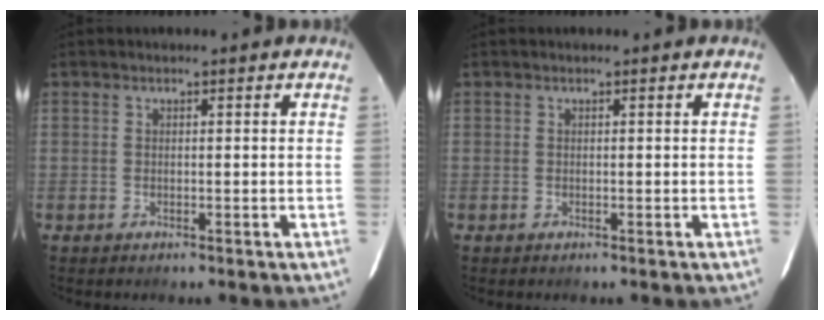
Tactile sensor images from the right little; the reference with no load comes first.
{"total": 0.0}